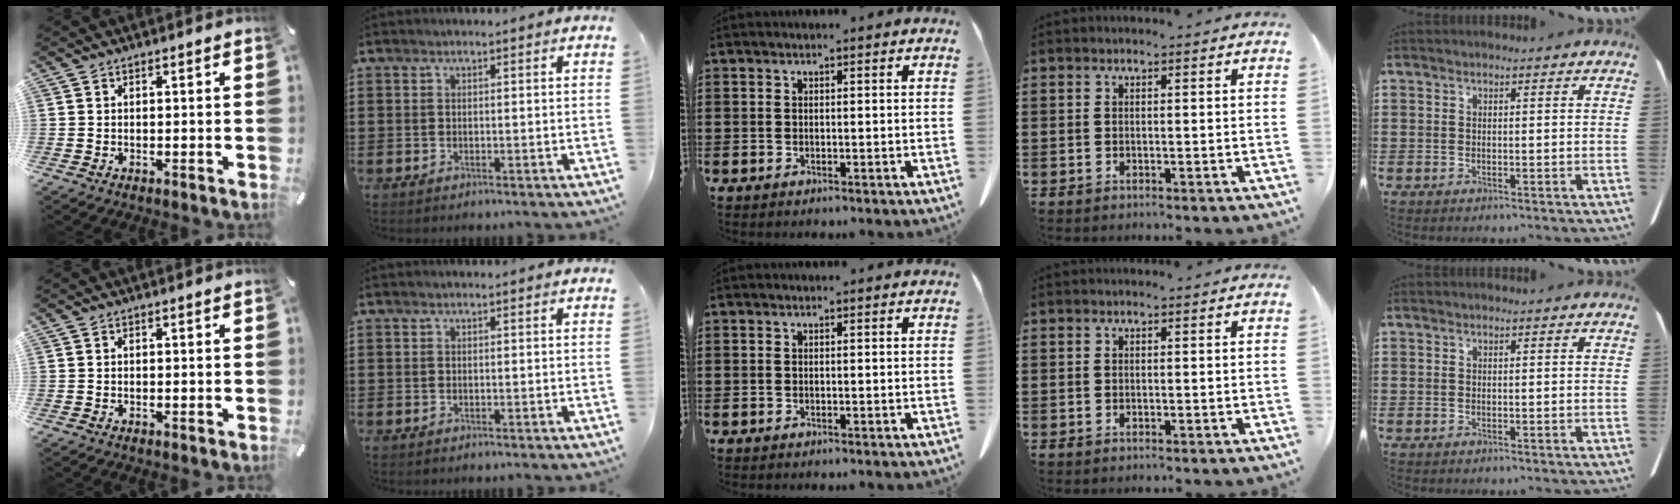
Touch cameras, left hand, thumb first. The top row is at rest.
{}